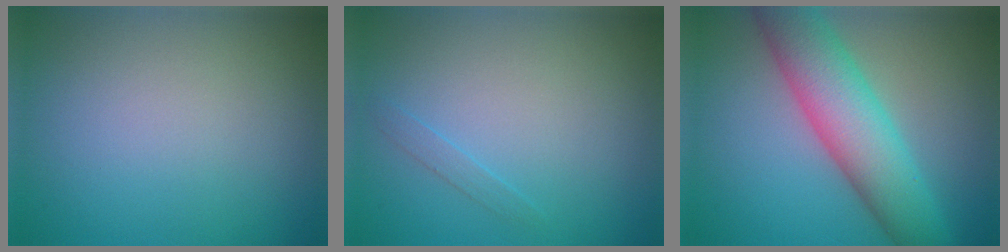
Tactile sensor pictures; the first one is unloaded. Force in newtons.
{"total": 0.7, "press": 0.7, "slide": 0.0}
{"total": 8.0, "press": 8.0, "slide": 0.1}